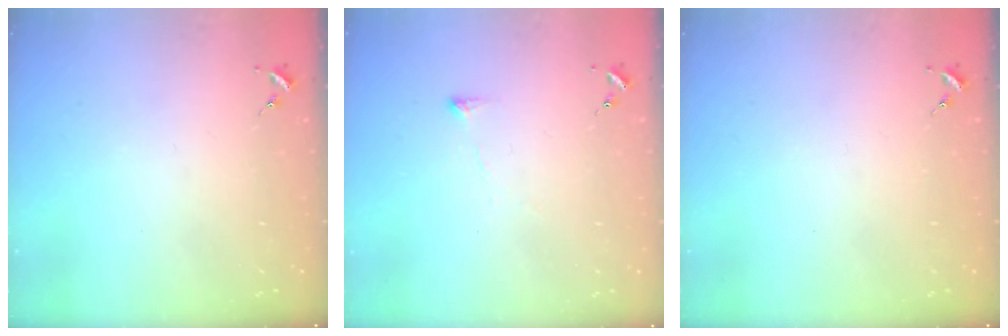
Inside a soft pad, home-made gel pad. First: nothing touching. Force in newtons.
{"total": 4.3, "press": 4.2, "slide": 0.7}
{"total": 0.0}